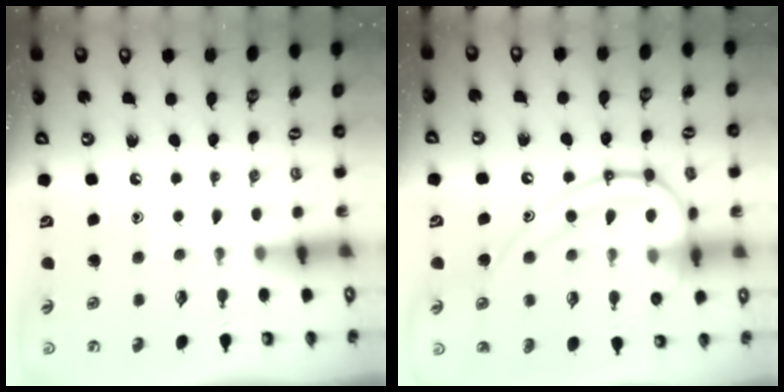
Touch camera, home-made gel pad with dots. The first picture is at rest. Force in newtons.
{"total": 14.4, "press": 14.4, "slide": 0.9}